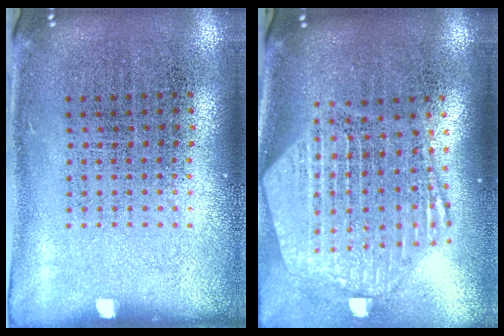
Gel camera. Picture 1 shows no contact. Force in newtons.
{"total": 2.7, "press": 2.3, "slide": 1.5}